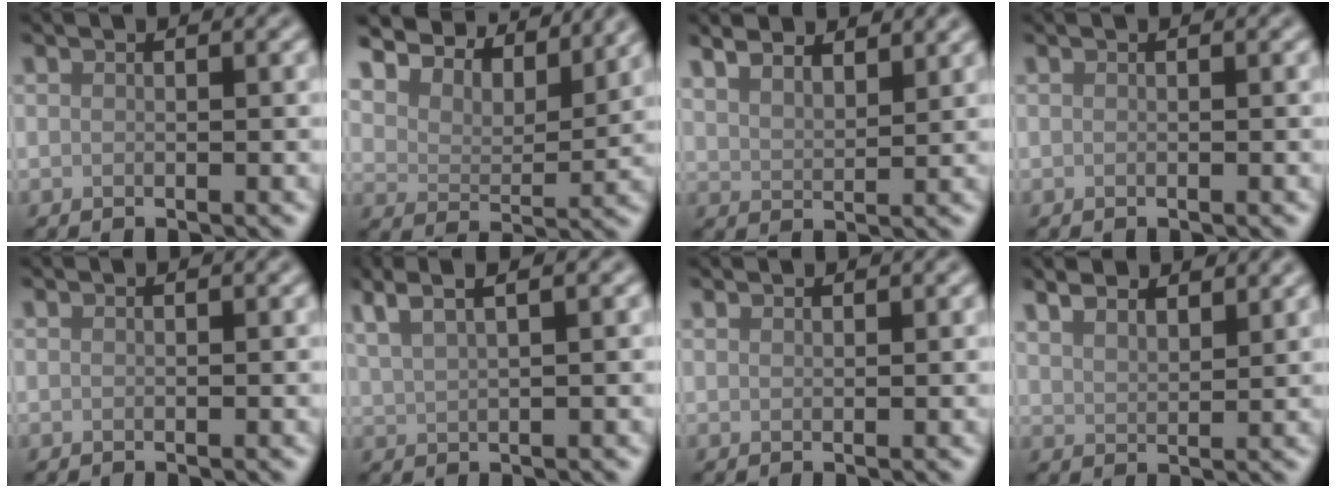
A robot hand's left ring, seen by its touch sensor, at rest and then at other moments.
{"total": 7.7, "force": [6.8, 2.4, 2.9], "torque": [-0.060, 0.006, 0.094]}
{"total": 5.4, "force": [4.4, 2.0, 2.5], "torque": [-0.041, 0.015, 0.058]}
{"total": 0.0}
{"total": 0.0}
{"total": 5.0, "force": [3.4, 1.5, 3.3], "torque": [-0.055, 0.023, 0.040]}
{"total": 0.9, "force": [0.9, 0.1, 0.0], "torque": [0.001, 0.000, 0.016]}
{"total": 4.9, "force": [4.0, 1.9, 2.3], "torque": [-0.039, 0.014, 0.053]}